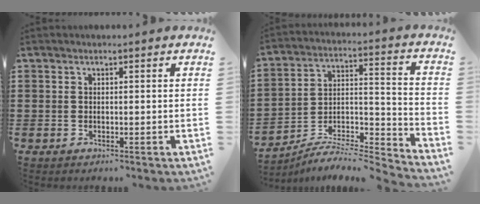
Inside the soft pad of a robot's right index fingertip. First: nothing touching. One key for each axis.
{"total": 5.6, "fx": -5.2, "fy": 1.0, "fz": 1.7, "tx": -0.029, "ty": -0.006, "tz": -0.106}